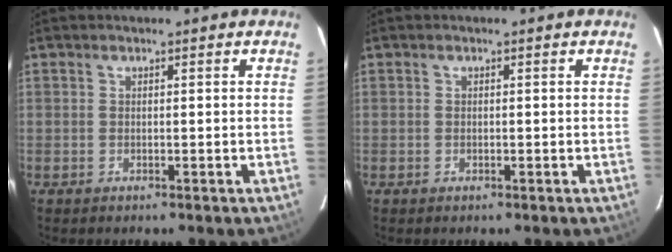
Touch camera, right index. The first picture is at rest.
{"total": 0.0}